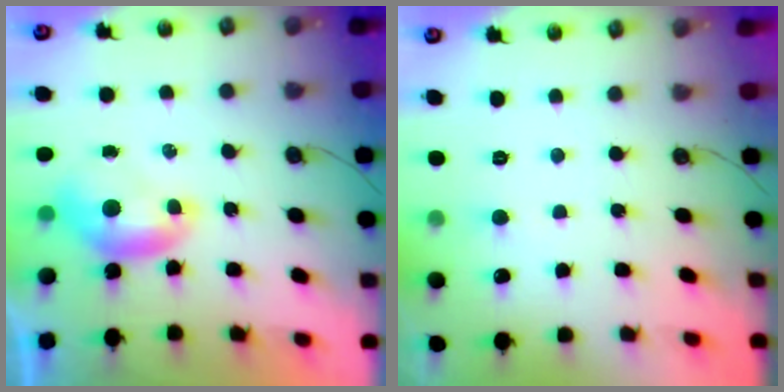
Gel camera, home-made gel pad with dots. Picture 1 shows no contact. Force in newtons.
{"total": 1.0, "press": 0.9, "slide": 0.5}